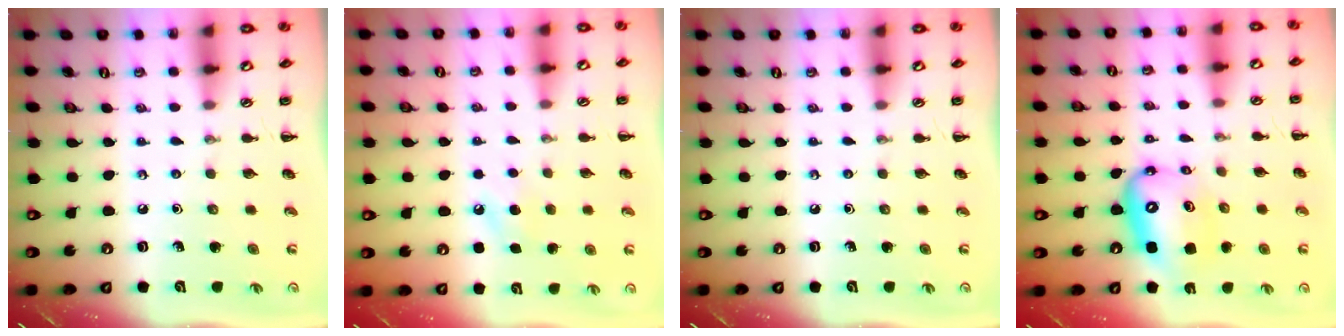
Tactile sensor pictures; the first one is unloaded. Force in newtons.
{"total": 5.6, "press": 5.4, "slide": 1.5}
{"total": 0.0}
{"total": 12.5, "press": 12.1, "slide": 3.1}